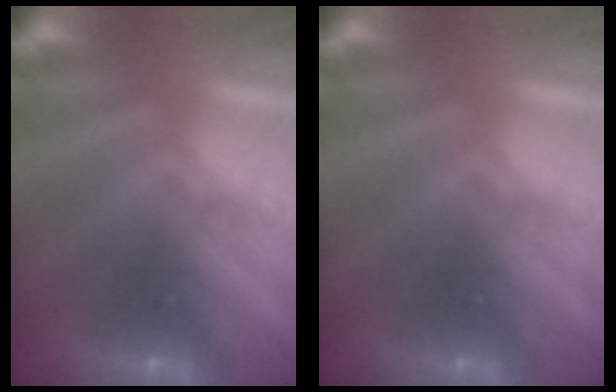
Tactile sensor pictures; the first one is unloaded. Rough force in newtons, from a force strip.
{"total": 0.0}